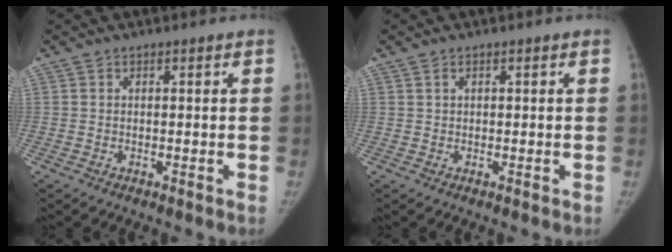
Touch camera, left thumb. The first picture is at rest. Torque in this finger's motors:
{"motor_torque": [0.02, -0.47, -0.05, -0.01, -0.04]}